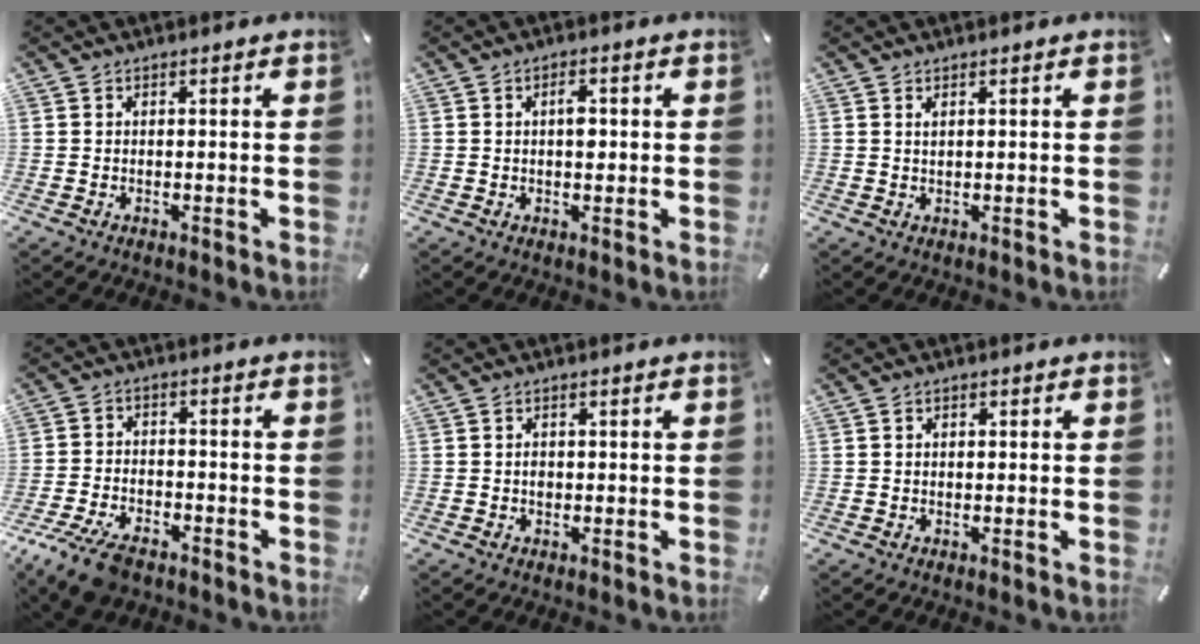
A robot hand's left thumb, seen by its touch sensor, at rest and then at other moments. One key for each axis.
{"total": 3.1, "fx": 0.4, "fy": 1.7, "fz": 2.6, "tx": -0.036, "ty": 0.000, "tz": 0.001}
{"total": 0.8, "fx": 0.3, "fy": 0.2, "fz": 0.7, "tx": -0.013, "ty": 0.000, "tz": 0.005}
{"total": 8.9, "fx": -6.2, "fy": 4.1, "fz": 4.9, "tx": -0.105, "ty": 0.024, "tz": -0.115}
{"total": 1.6, "fx": -0.2, "fy": 1.2, "fz": 0.9, "tx": -0.020, "ty": 0.005, "tz": -0.005}
{"total": 0.9, "fx": -0.1, "fy": 0.8, "fz": 0.5, "tx": -0.008, "ty": 0.006, "tz": -0.003}